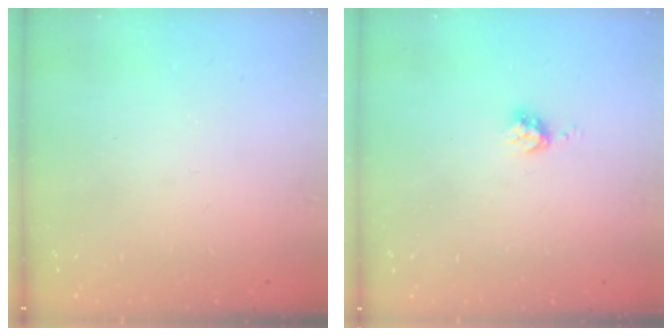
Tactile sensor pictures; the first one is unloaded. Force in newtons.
{"total": 3.7, "press": 3.7, "slide": 0.5}